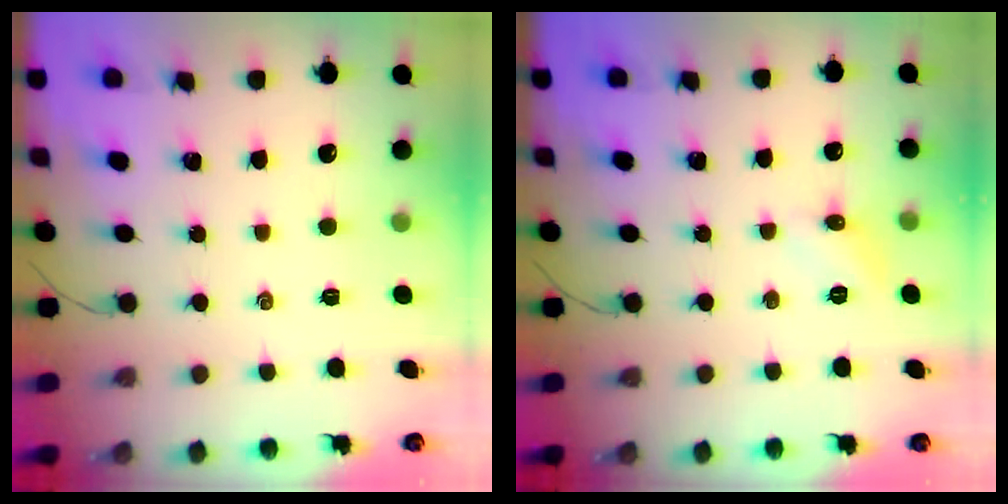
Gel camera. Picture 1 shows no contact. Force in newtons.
{"total": 5.9, "press": 5.6, "slide": 1.8}